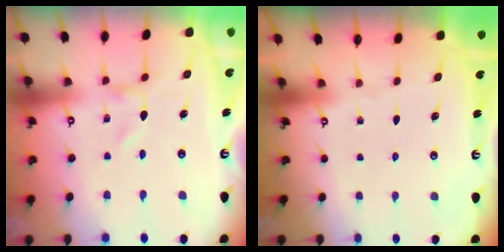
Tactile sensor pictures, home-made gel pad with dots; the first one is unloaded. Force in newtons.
{"total": 0.0}